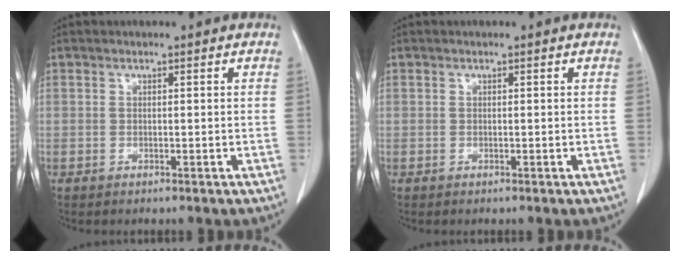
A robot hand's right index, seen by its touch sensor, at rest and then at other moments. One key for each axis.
{"total": 0.0}